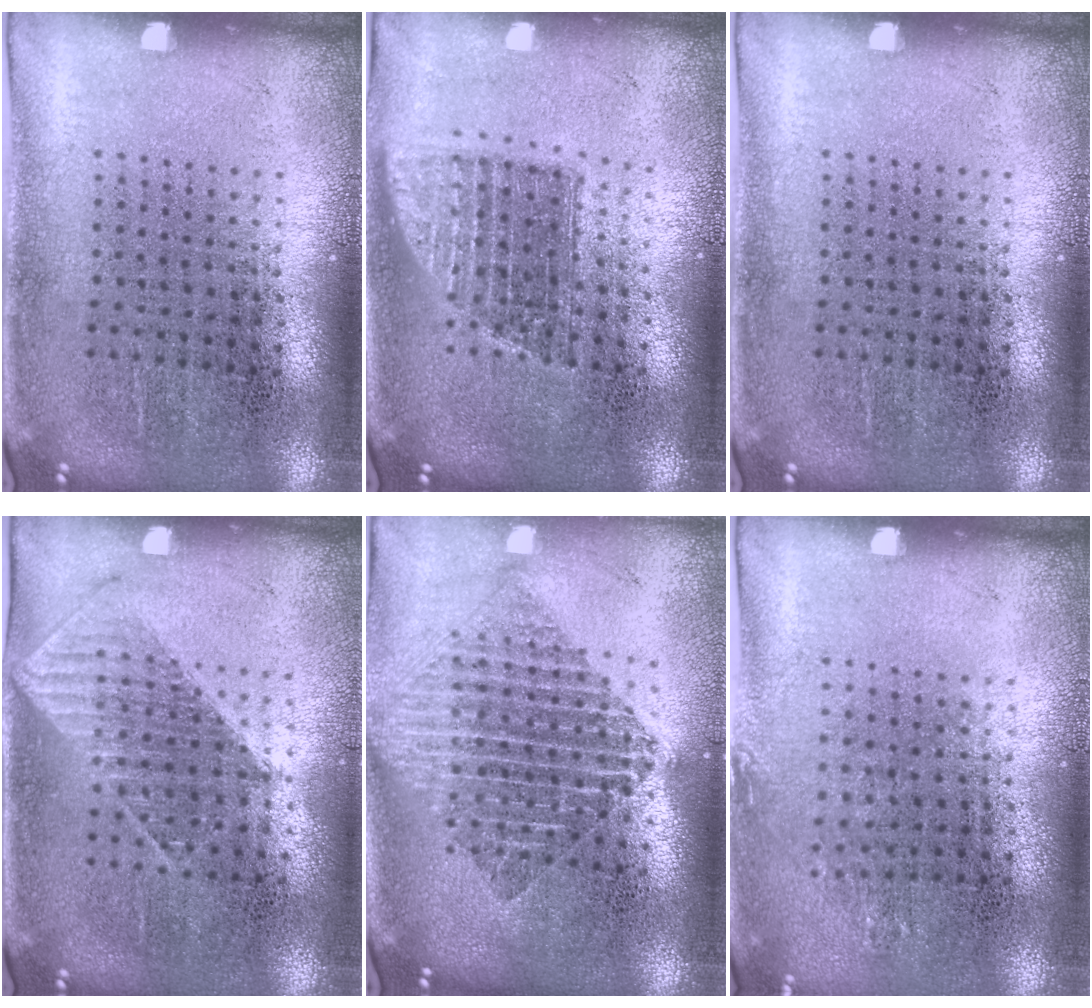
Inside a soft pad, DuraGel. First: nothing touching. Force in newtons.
{"total": 1.3, "press": 1.1, "slide": 0.8}
{"total": 0.0}
{"total": 1.1, "press": 1.0, "slide": 0.4}
{"total": 1.9, "press": 1.6, "slide": 1.1}
{"total": 0.7, "press": 0.6, "slide": 0.3}